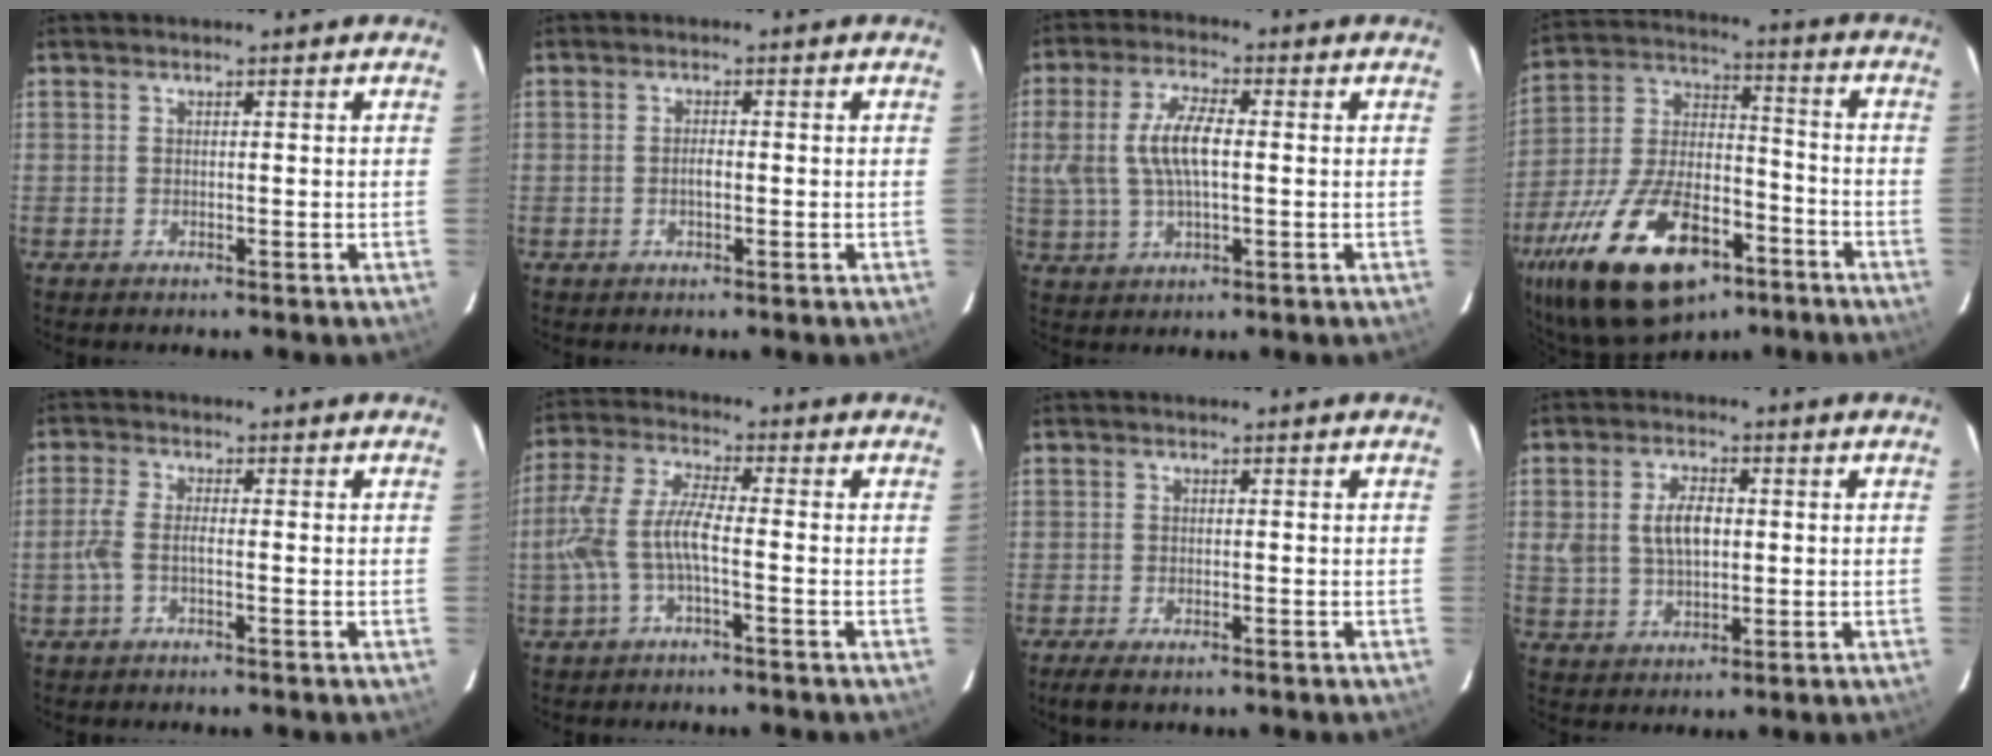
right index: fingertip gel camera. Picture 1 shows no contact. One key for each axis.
{"total": 1.4, "fx": -0.4, "fy": 0.7, "fz": 1.2, "tx": -0.021, "ty": 0.001, "tz": -0.007}
{"total": 9.4, "fx": 0.4, "fy": 3.9, "fz": 8.5, "tx": -0.174, "ty": 0.009, "tz": 0.013}
{"total": 26.3, "fx": -14.8, "fy": 13.0, "fz": 17.5, "tx": -0.355, "ty": -0.010, "tz": -0.237}
{"total": 3.1, "fx": -1.2, "fy": 0.8, "fz": 2.8, "tx": -0.067, "ty": 0.003, "tz": -0.025}
{"total": 8.0, "fx": -2.5, "fy": 1.7, "fz": 7.4, "tx": -0.171, "ty": 0.006, "tz": -0.044}
{"total": 3.2, "fx": -2.3, "fy": 1.1, "fz": 1.9, "tx": -0.044, "ty": -0.012, "tz": -0.040}
{"total": 7.1, "fx": 0.9, "fy": 4.3, "fz": 5.6, "tx": -0.111, "ty": 0.011, "tz": 0.025}